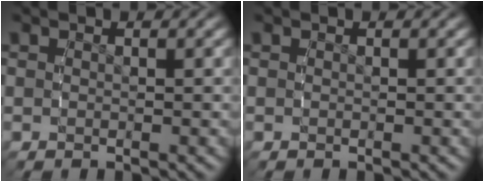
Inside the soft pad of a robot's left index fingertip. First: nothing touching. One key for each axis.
{"total": 0.0}